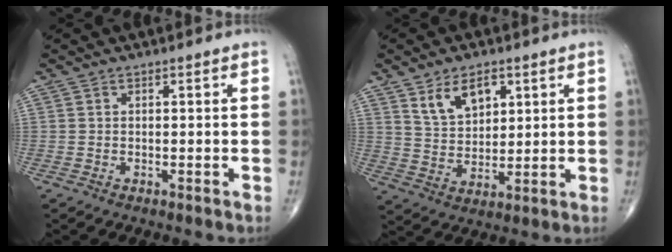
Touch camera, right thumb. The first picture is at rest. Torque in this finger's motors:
{"motor_torque": [-0.66, 0.94, 0.28, 0.13, 0.10]}